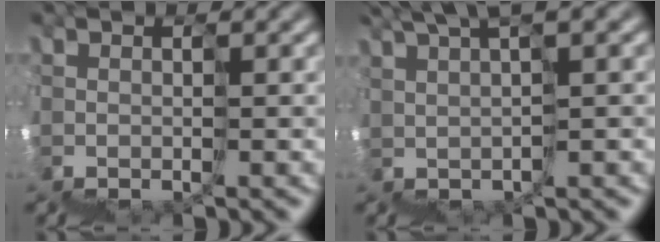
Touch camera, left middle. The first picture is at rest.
{"total": 4.6, "force": [4.0, 0.1, 2.3], "torque": [-0.052, 0.026, 0.072]}